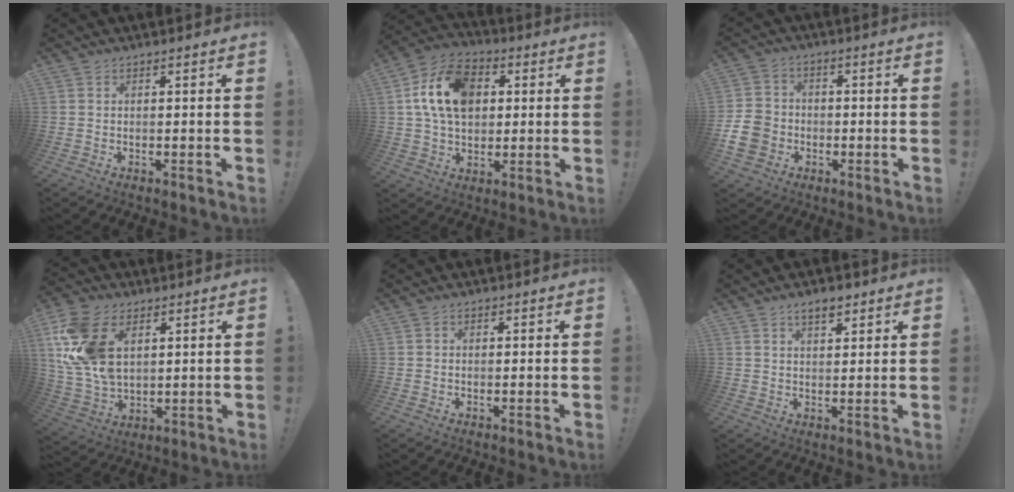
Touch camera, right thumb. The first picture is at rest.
{"total": 16.3, "force": [3.8, 11.8, 10.6], "torque": [-0.189, 0.001, 0.073]}
{"total": 10.8, "force": [-3.4, 9.1, 4.7], "torque": [-0.083, 0.028, -0.062]}
{"total": 18.9, "force": [6.2, 12.6, 12.7], "torque": [-0.262, -0.020, 0.116]}
{"total": 0.6, "force": [-0.1, 0.6, 0.2], "torque": [0.001, 0.000, -0.003]}
{"total": 4.5, "force": [3.1, 2.1, 2.5], "torque": [-0.034, -0.014, 0.053]}